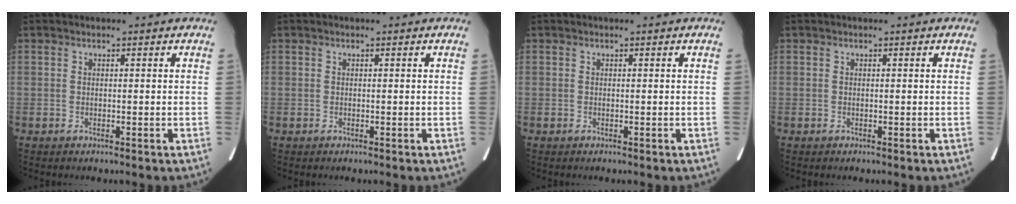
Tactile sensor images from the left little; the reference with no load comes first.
{"total": 0.0}
{"total": 0.0}
{"total": 0.0}